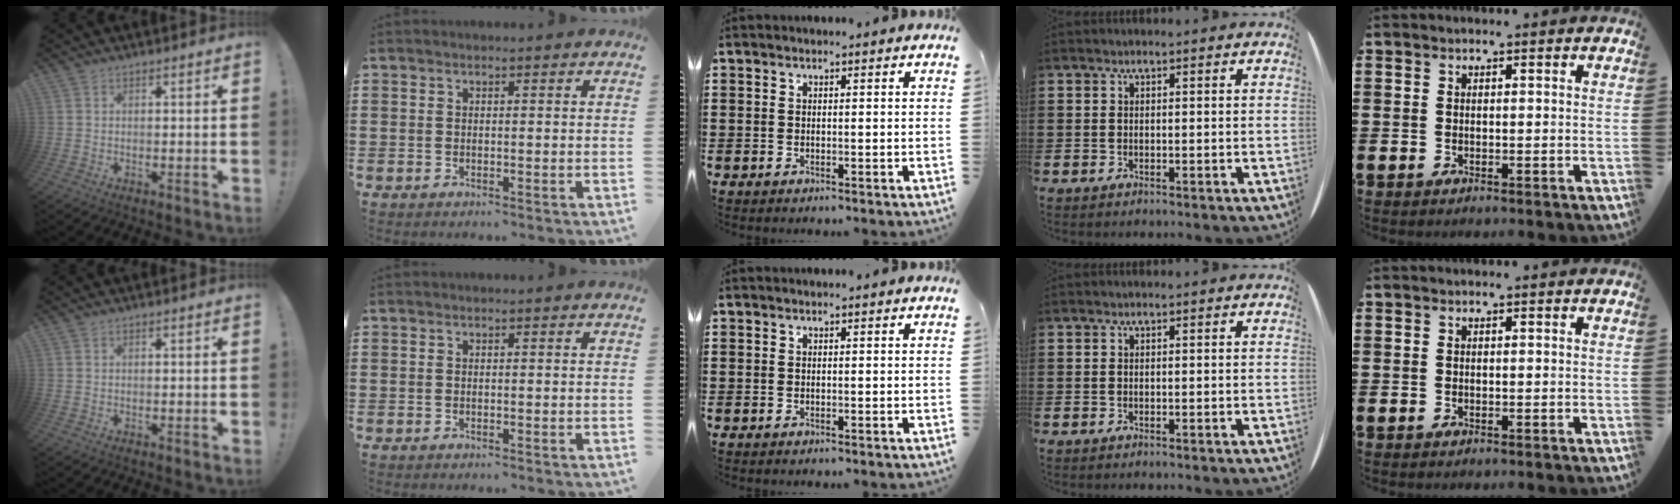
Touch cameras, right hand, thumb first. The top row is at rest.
{}